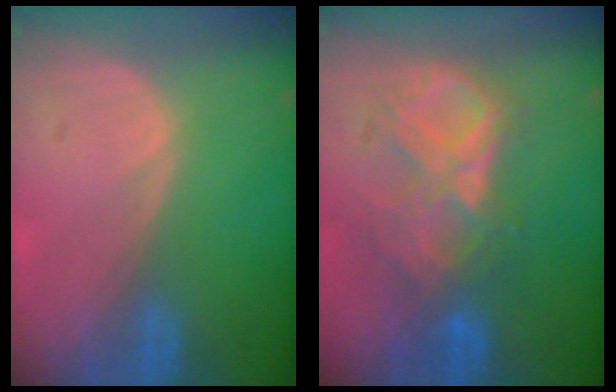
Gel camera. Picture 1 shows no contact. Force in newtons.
{"total": 8.7, "press": 7.7, "slide": 4.1}